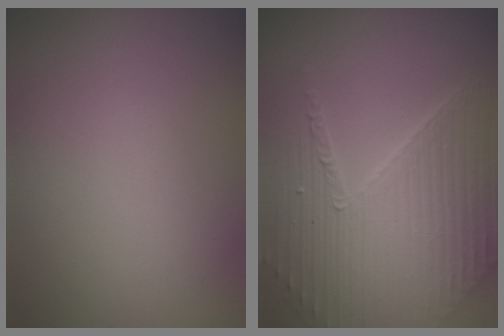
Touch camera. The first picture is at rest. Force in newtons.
{"total": 5.2, "press": 4.8, "slide": 2.1}